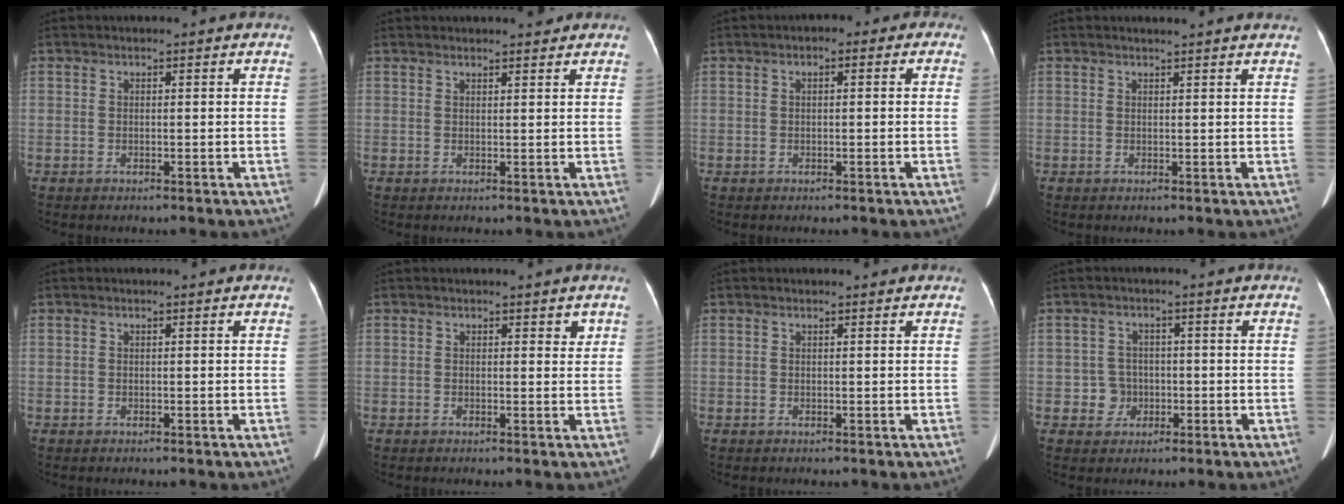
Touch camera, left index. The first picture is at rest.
{"total": 3.0, "force": [2.8, 0.5, 1.0], "torque": [-0.013, 0.011, 0.036]}
{"total": 1.8, "force": [0.3, 1.0, 1.5], "torque": [-0.019, 0.015, -0.002]}
{"total": 4.3, "force": [4.1, -0.1, 1.4], "torque": [-0.020, 0.013, 0.040]}
{"total": 0.0}
{"total": 1.6, "force": [1.2, 0.8, 0.8], "torque": [-0.003, -0.002, 0.011]}
{"total": 1.0, "force": [0.9, 0.2, 0.2], "torque": [-0.011, 0.006, 0.012]}
{"total": 3.2, "force": [-0.7, 3.1, 0.1], "torque": [0.005, 0.009, -0.009]}